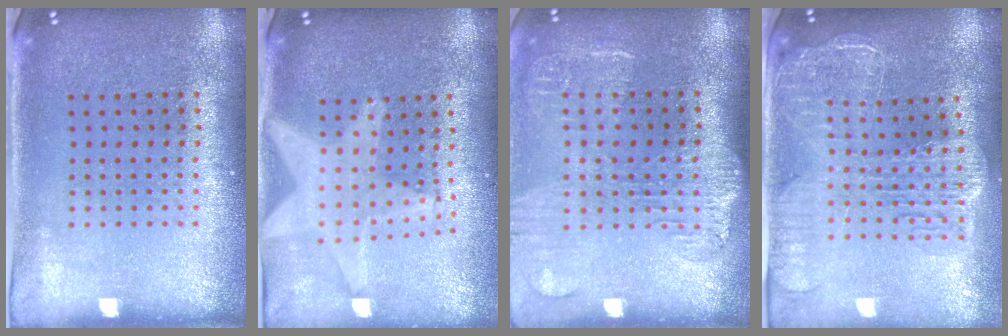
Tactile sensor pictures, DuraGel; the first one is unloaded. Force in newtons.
{"total": 2.3, "press": 1.9, "slide": 1.3}
{"total": 1.8, "press": 1.5, "slide": 0.9}
{"total": 2.7, "press": 2.3, "slide": 1.4}